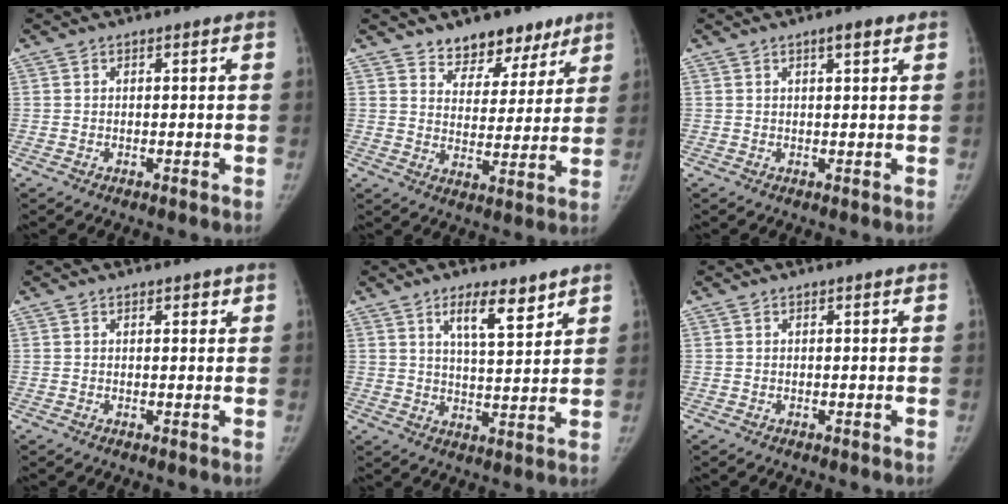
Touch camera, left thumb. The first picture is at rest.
{"total": 11.1, "force": [8.3, 6.4, 3.5], "torque": [0.006, -0.045, 0.129]}
{"total": 2.5, "force": [1.4, 0.7, 1.9], "torque": [-0.024, -0.005, 0.020]}
{"total": 1.2, "force": [0.8, 0.5, 0.7], "torque": [-0.004, -0.003, 0.010]}
{"total": 8.1, "force": [5.2, 2.4, 5.7], "torque": [-0.078, -0.037, 0.087]}
{"total": 0.0}